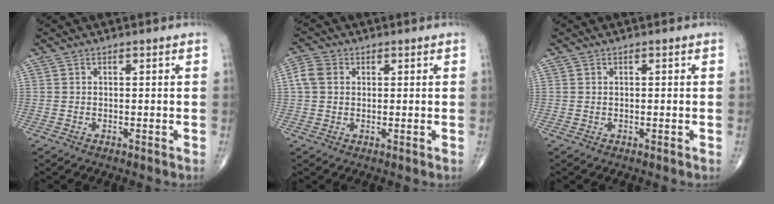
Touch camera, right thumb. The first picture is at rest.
{"total": 3.9, "force": [0.7, 3.1, 2.2], "torque": [-0.048, 0.011, 0.009]}
{"total": 0.0}